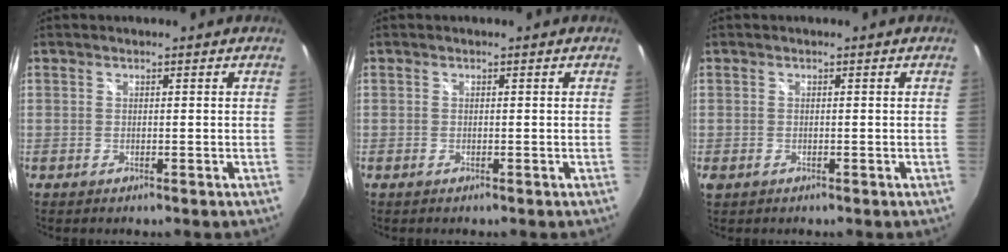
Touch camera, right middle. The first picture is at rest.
{"total": 0.0}
{"total": 1.2, "force": [-0.5, 0.9, 0.7], "torque": [-0.016, -0.004, -0.007]}